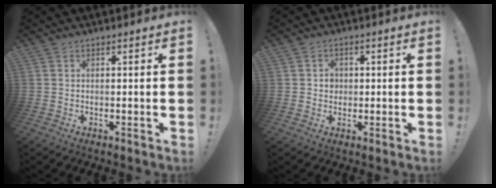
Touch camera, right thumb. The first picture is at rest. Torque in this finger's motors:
{"motor_torque": [-0.04, 0.19, 0.30, -0.32, -0.04]}